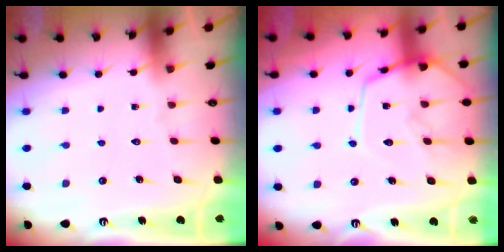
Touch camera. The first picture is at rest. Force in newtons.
{"total": 12.7, "press": 12.6, "slide": 1.2}